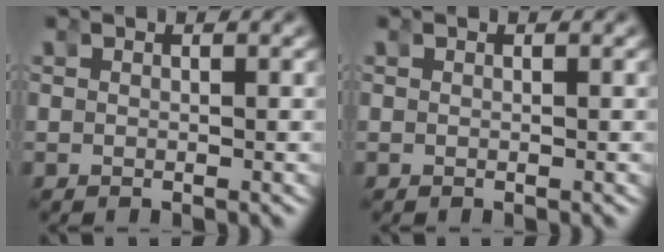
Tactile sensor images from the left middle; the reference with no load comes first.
{"total": 0.0}